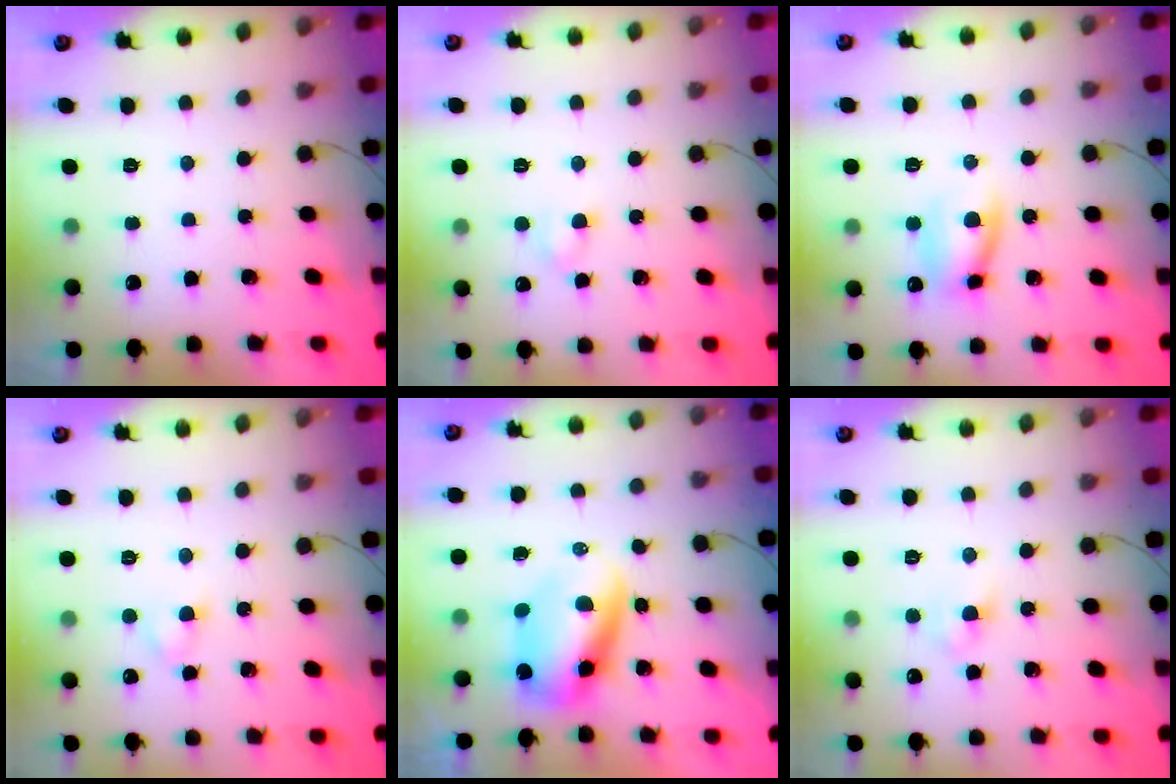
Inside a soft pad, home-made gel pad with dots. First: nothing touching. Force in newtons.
{"total": 3.0, "press": 2.8, "slide": 1.0}
{"total": 9.2, "press": 9.2, "slide": 0.9}
{"total": 3.3, "press": 3.0, "slide": 1.4}
{"total": 7.2, "press": 7.0, "slide": 1.7}
{"total": 3.3, "press": 3.2, "slide": 1.1}